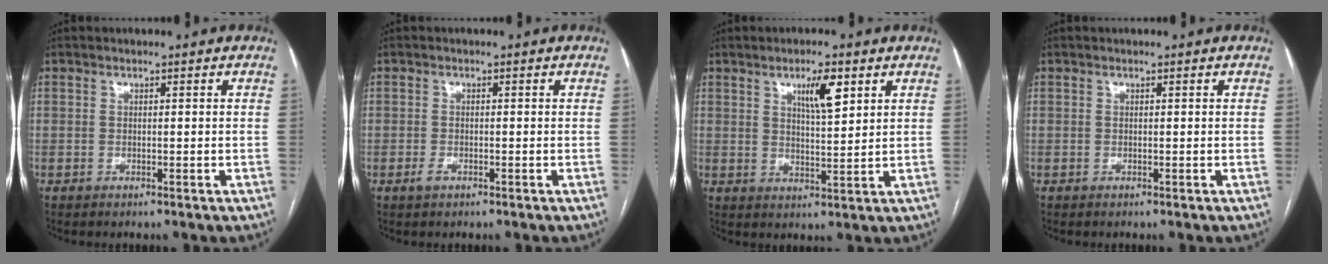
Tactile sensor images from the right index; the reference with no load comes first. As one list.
[{"total": 1.3, "force": [-0.8, 0.6, 0.8], "torque": [-0.016, 0.001, -0.011]}, {"total": 5.7, "force": [3.0, 1.1, 4.7], "torque": [-0.081, 0.000, 0.050]}, {"total": 0.0}]